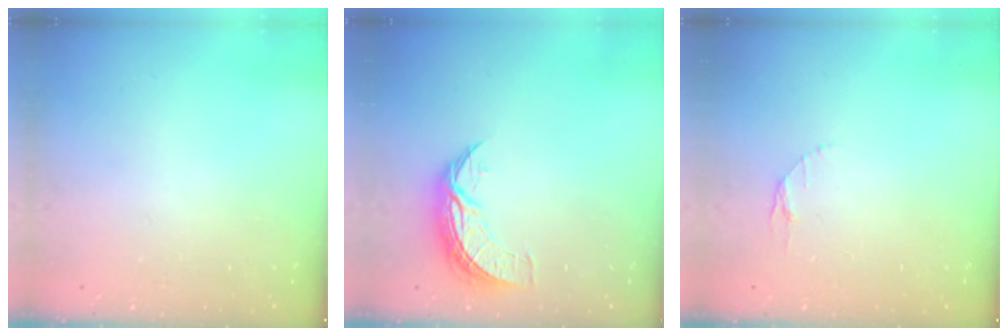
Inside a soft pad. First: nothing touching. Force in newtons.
{"total": 7.9, "press": 7.9, "slide": 0.1}
{"total": 3.5, "press": 3.4, "slide": 0.4}